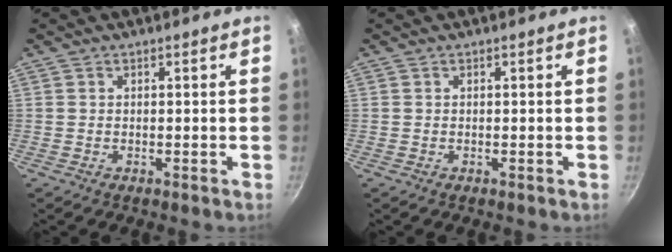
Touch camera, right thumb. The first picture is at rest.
{"total": 0.0}